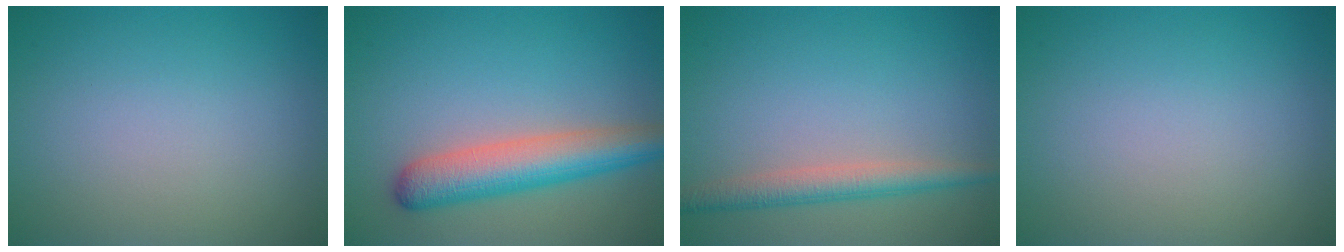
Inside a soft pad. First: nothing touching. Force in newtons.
{"total": 5.7, "press": 5.7, "slide": 0.2}
{"total": 3.0, "press": 3.0, "slide": 0.1}
{"total": 0.0}